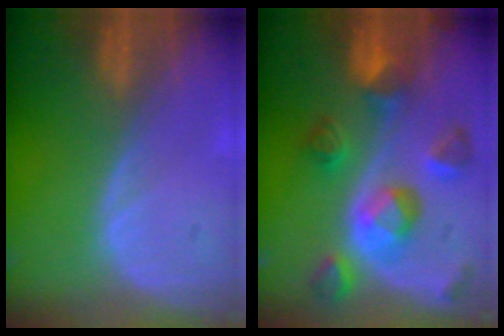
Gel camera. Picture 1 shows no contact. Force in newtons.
{"total": 9.5, "press": 8.6, "slide": 4.1}